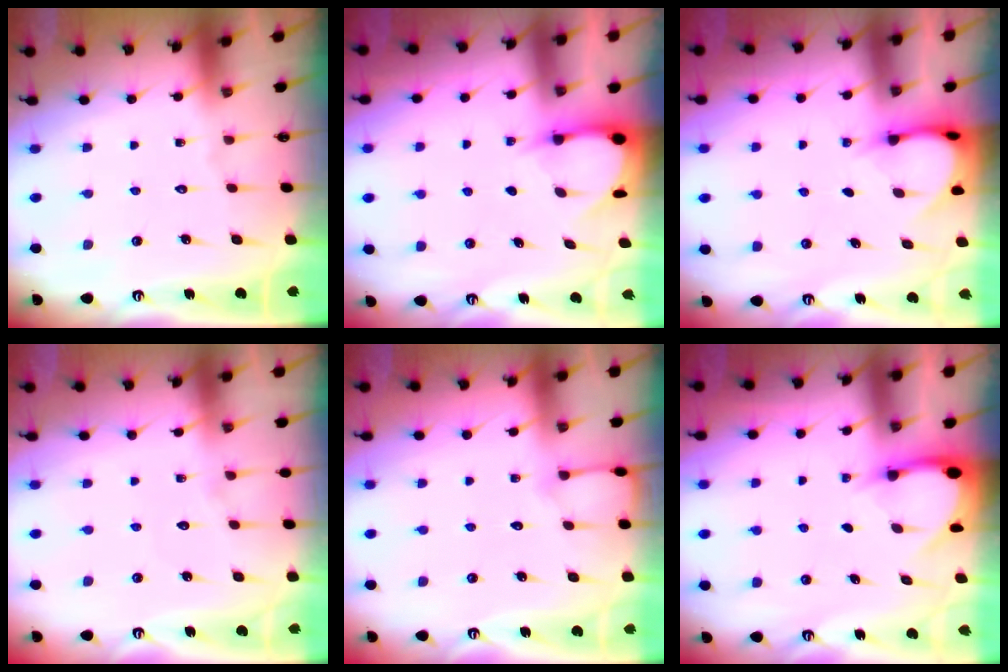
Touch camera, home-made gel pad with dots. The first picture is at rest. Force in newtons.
{"total": 3.3, "press": 3.3, "slide": 0.4}
{"total": 3.9, "press": 3.9, "slide": 0.3}
{"total": 3.5, "press": 3.5, "slide": 0.4}
{"total": 4.7, "press": 4.7, "slide": 0.5}
{"total": 3.7, "press": 3.7, "slide": 0.2}